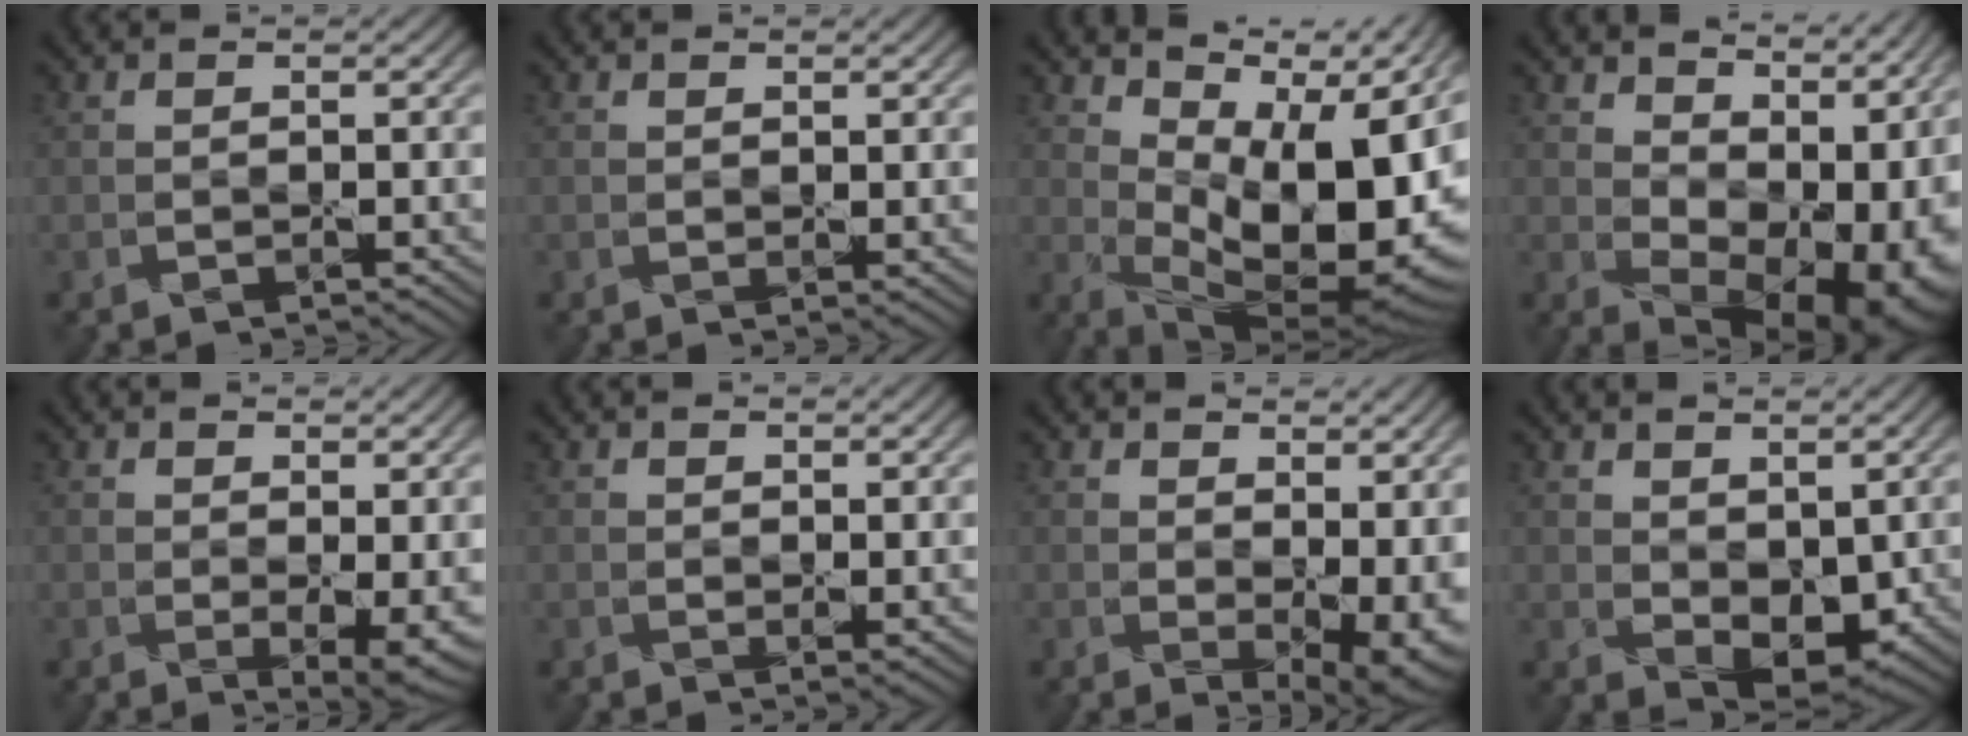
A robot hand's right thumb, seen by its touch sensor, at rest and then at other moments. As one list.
[{"total": 1.0, "force": [0.7, 0.4, 0.6], "torque": [-0.010, -0.006, 0.014]}, {"total": 15.1, "force": [3.8, 7.1, 12.7], "torque": [-0.191, 0.002, 0.081]}, {"total": 14.7, "force": [3.0, 9.5, 10.9], "torque": [-0.120, -0.004, 0.085]}, {"total": 4.1, "force": [0.6, 1.5, 3.8], "torque": [-0.062, -0.016, 0.017]}, {"total": 1.6, "force": [1.0, 0.6, 1.1], "torque": [-0.021, -0.009, 0.022]}, {"total": 8.4, "force": [1.6, 4.8, 6.7], "torque": [-0.098, -0.024, 0.050]}, {"total": 5.5, "force": [1.0, 3.3, 4.3], "torque": [-0.079, -0.012, 0.024]}]